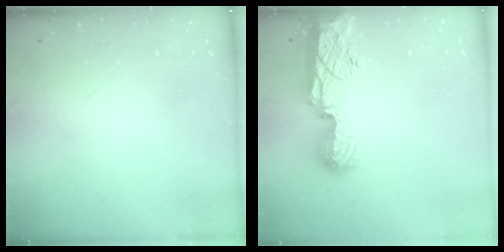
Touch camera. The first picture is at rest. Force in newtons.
{"total": 15.4, "press": 14.2, "slide": 6.0}